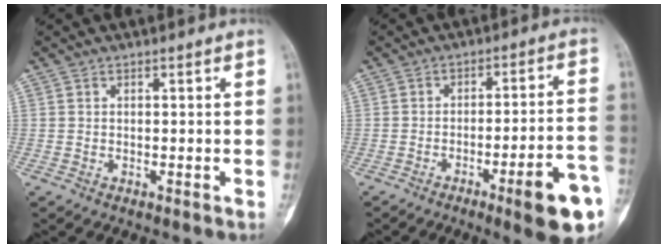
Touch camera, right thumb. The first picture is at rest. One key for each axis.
{"total": 13.0, "fx": -6.0, "fy": 2.0, "fz": 11.3, "tx": -0.146, "ty": 0.023, "tz": -0.077}